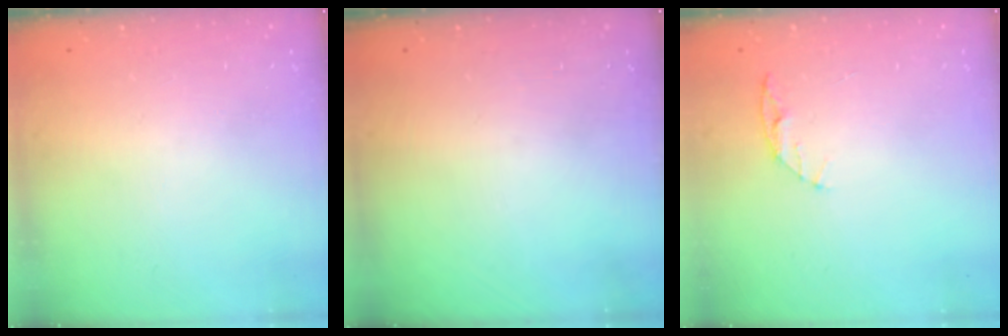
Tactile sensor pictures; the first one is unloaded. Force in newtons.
{"total": 0.0}
{"total": 5.7, "press": 5.6, "slide": 0.7}